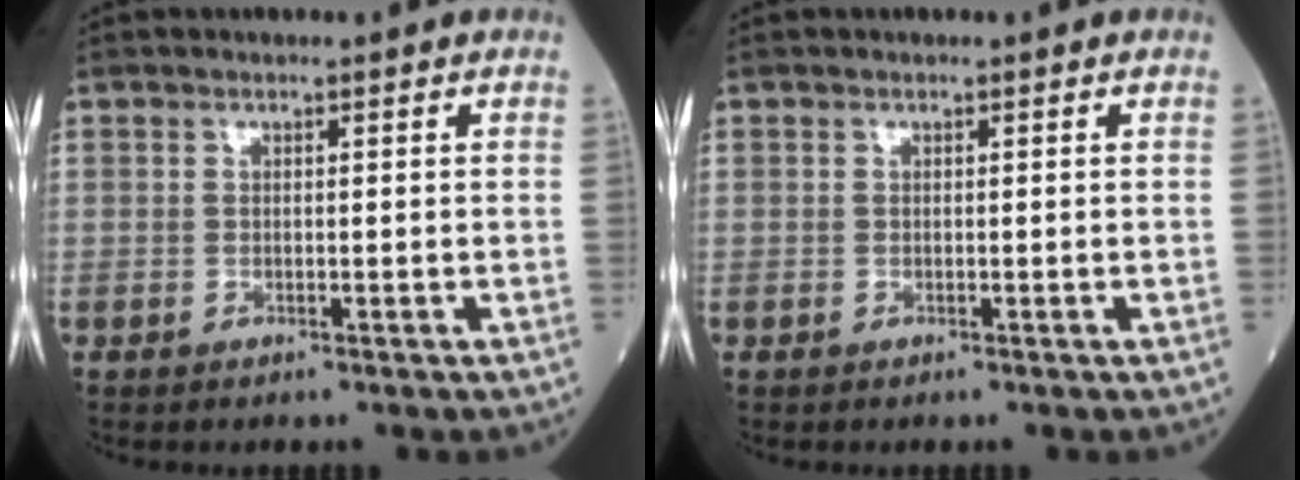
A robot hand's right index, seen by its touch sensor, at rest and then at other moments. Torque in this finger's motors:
{"motor_torque": [0.05, -0.03, -0.03, 0.00]}